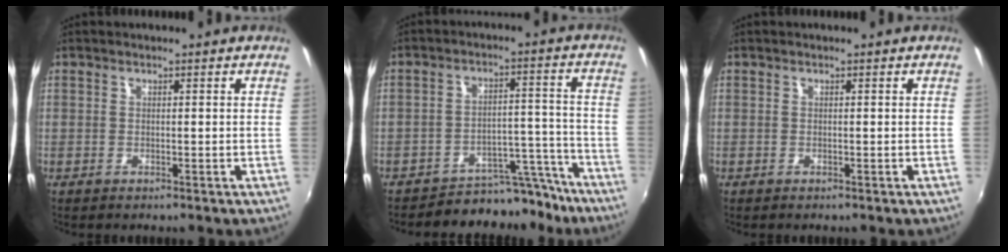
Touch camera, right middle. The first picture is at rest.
{"total": 9.9, "force": [-9.1, 3.7, 1.4], "torque": [-0.009, 0.042, -0.118]}
{"total": 0.0}